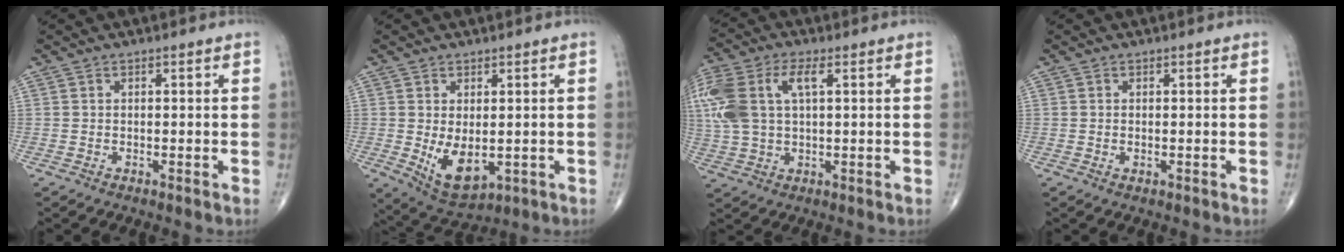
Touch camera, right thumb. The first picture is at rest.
{"total": 8.0, "force": [-0.8, 4.4, 6.7], "torque": [-0.101, -0.014, 0.006]}
{"total": 16.2, "force": [4.2, 8.6, 13.1], "torque": [-0.332, 0.024, 0.079]}
{"total": 0.5, "force": [-0.1, 0.2, 0.5], "torque": [-0.009, 0.000, 0.001]}